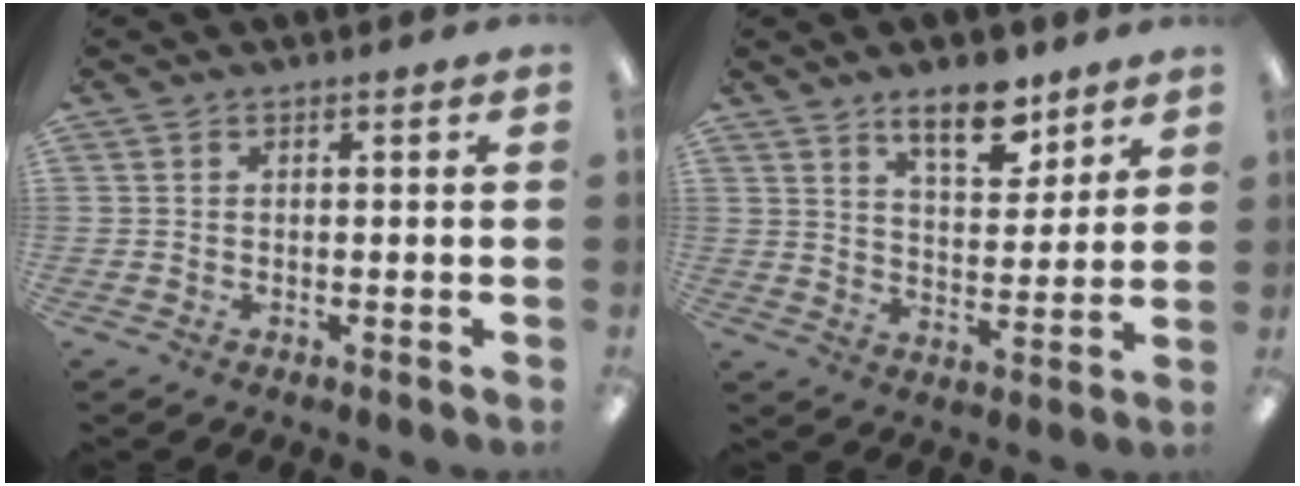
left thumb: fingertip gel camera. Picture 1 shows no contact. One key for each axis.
{"total": 11.6, "fx": 8.1, "fy": 4.9, "fz": 6.6, "tx": -0.084, "ty": -0.043, "tz": 0.138}